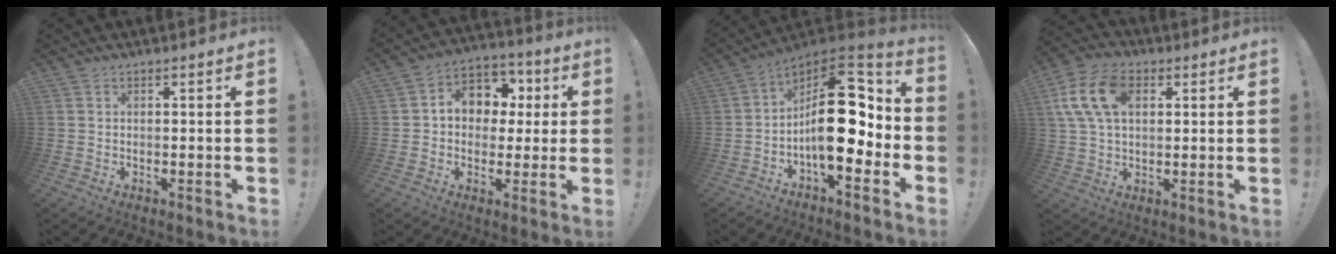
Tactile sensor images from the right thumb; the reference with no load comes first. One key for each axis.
{"total": 10.5, "fx": 2.1, "fy": 9.0, "fz": 5.1, "tx": -0.072, "ty": -0.002, "tz": 0.046}
{"total": 21.5, "fx": -0.4, "fy": 10.2, "fz": 18.9, "tx": -0.290, "ty": 0.009, "tz": -0.002}
{"total": 14.8, "fx": 4.3, "fy": 9.5, "fz": 10.5, "tx": -0.202, "ty": 0.008, "tz": 0.084}